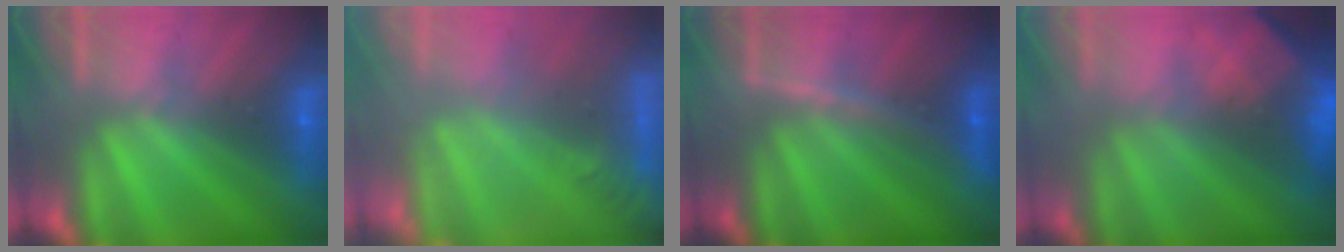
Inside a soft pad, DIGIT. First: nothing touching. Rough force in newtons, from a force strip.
{"total": 6.1}
{"total": 3.4}
{"total": 6.2}